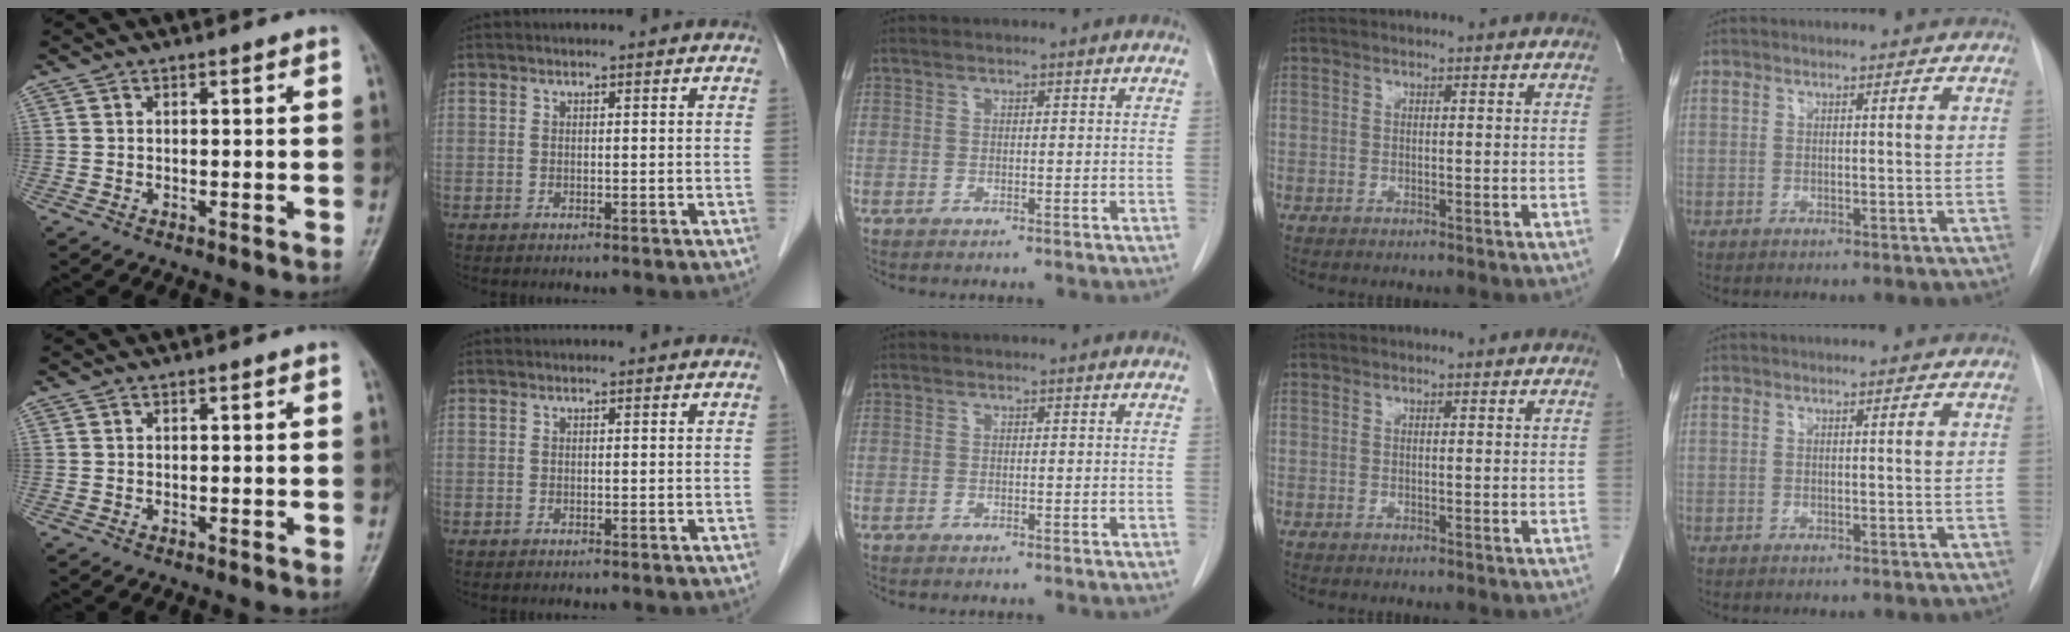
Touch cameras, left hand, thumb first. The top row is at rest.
{}